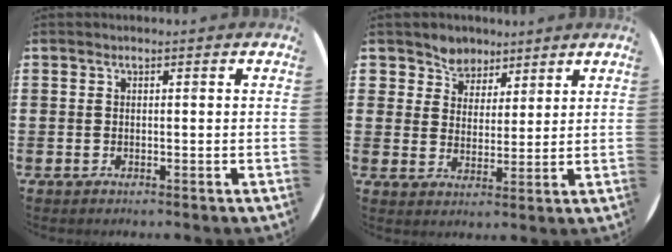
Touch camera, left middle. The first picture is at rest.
{"total": 4.7, "force": [3.8, 2.6, -0.5], "torque": [-0.014, -0.007, 0.070]}